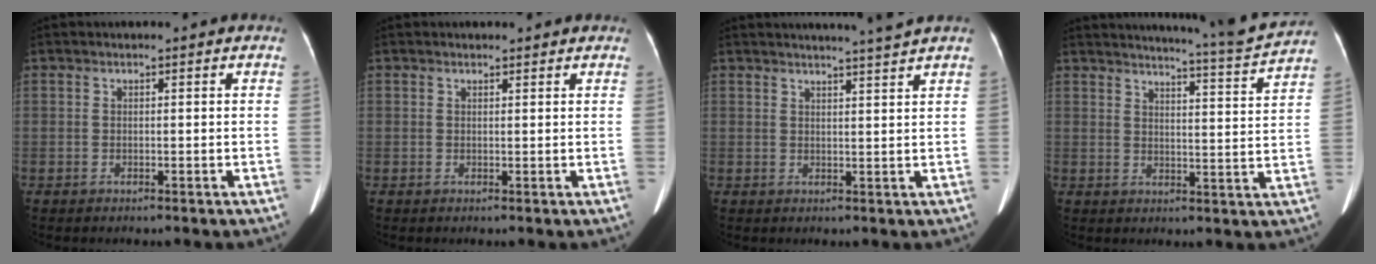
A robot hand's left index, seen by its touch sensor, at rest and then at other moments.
{"total": 1.4, "force": [1.2, 0.5, 0.3], "torque": [-0.008, 0.008, 0.015]}
{"total": 4.4, "force": [3.9, -1.5, 1.3], "torque": [-0.018, -0.006, 0.051]}
{"total": 11.2, "force": [10.7, -1.8, 2.7], "torque": [-0.052, -0.038, 0.139]}